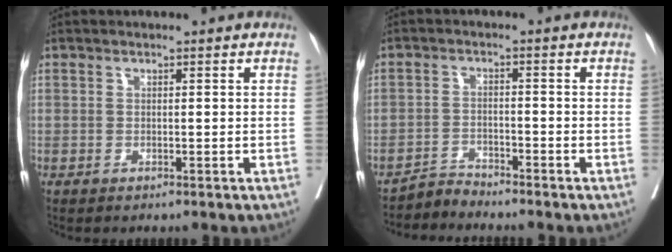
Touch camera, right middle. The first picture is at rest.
{"total": 2.6, "force": [-2.4, -0.3, -1.0], "torque": [0.026, -0.011, -0.043]}